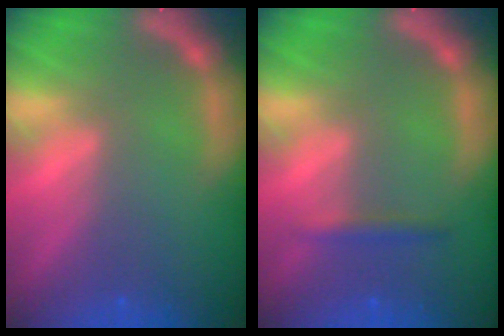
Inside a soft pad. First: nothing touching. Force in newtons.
{"total": 1.4}